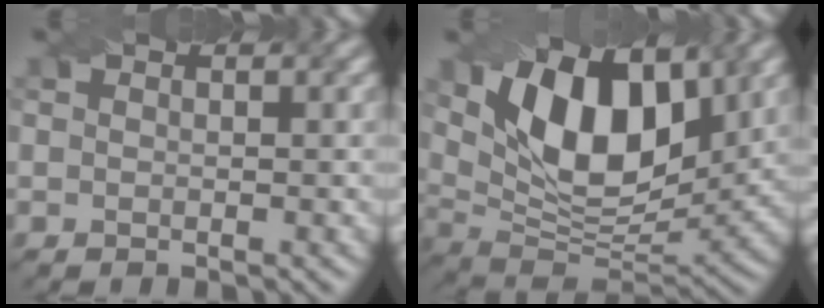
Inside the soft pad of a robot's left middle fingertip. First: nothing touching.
{"total": 11.9, "force": [4.6, 6.2, 9.1], "torque": [-0.157, 0.000, 0.081]}